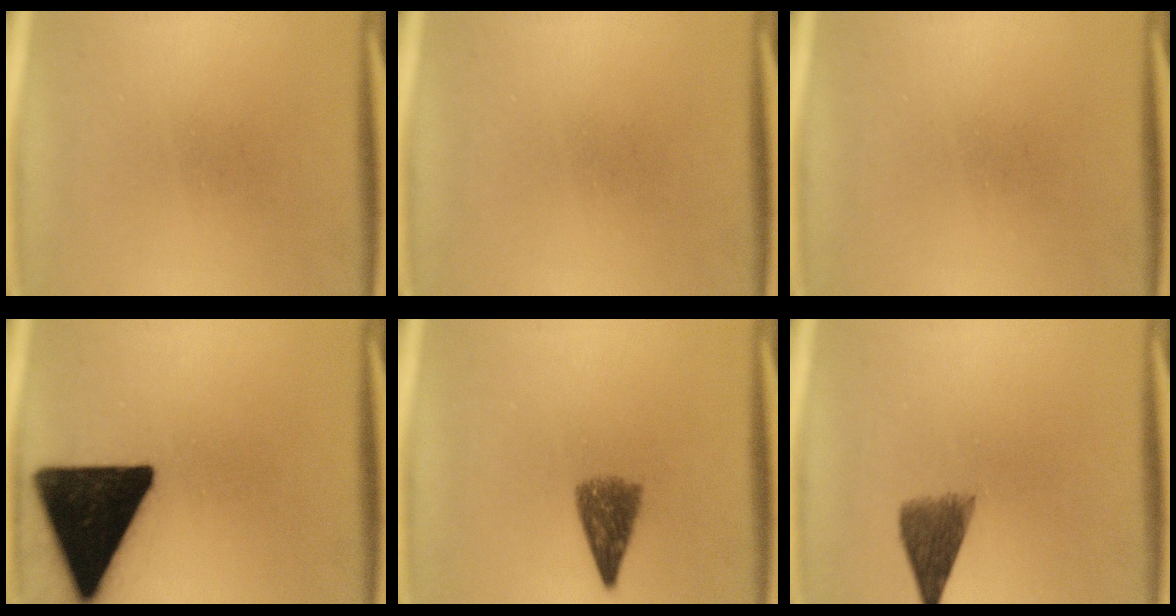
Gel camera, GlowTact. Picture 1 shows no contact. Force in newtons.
{"total": 0.0}
{"total": 0.0}
{"total": 19.7}
{"total": 4.8}
{"total": 5.2}